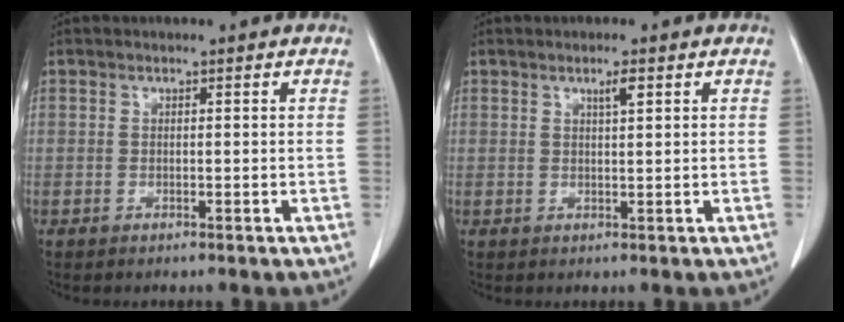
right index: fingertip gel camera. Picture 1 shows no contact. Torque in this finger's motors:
{"motor_torque": [0.25, 0.00, 0.03, 0.02]}